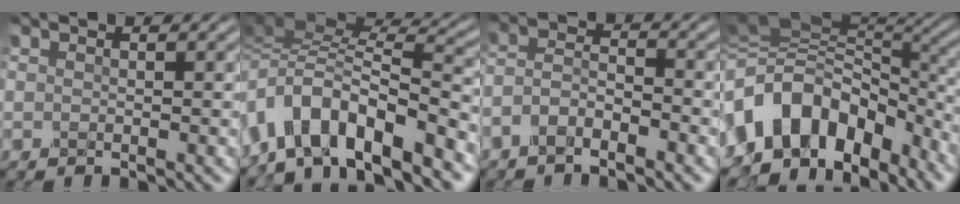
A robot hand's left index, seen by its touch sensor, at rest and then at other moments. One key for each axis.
{"total": 10.0, "fx": -5.4, "fy": 3.7, "fz": 7.6, "tx": -0.118, "ty": 0.015, "tz": -0.109}
{"total": 3.0, "fx": -2.0, "fy": 1.2, "fz": 1.9, "tx": -0.041, "ty": 0.007, "tz": -0.048}
{"total": 12.6, "fx": -5.0, "fy": 8.8, "fz": 7.5, "tx": -0.148, "ty": 0.004, "tz": -0.079}